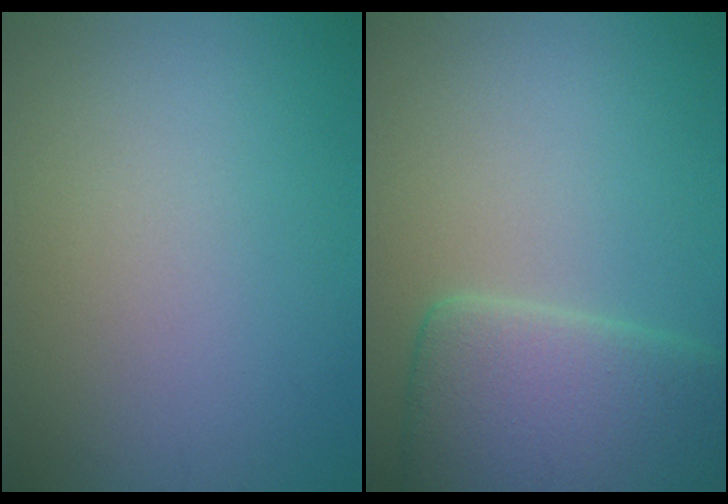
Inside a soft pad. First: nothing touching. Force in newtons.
{"total": 7.1, "press": 7.1, "slide": 0.7}